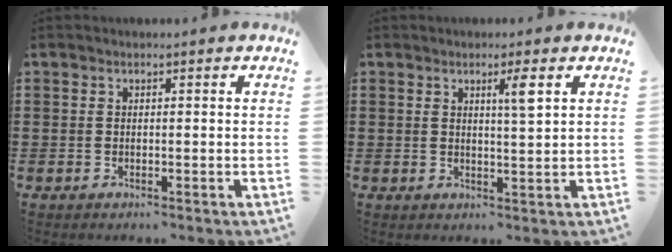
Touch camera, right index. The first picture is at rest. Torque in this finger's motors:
{"motor_torque": [-0.01, 0.21, 0.22, 0.02]}